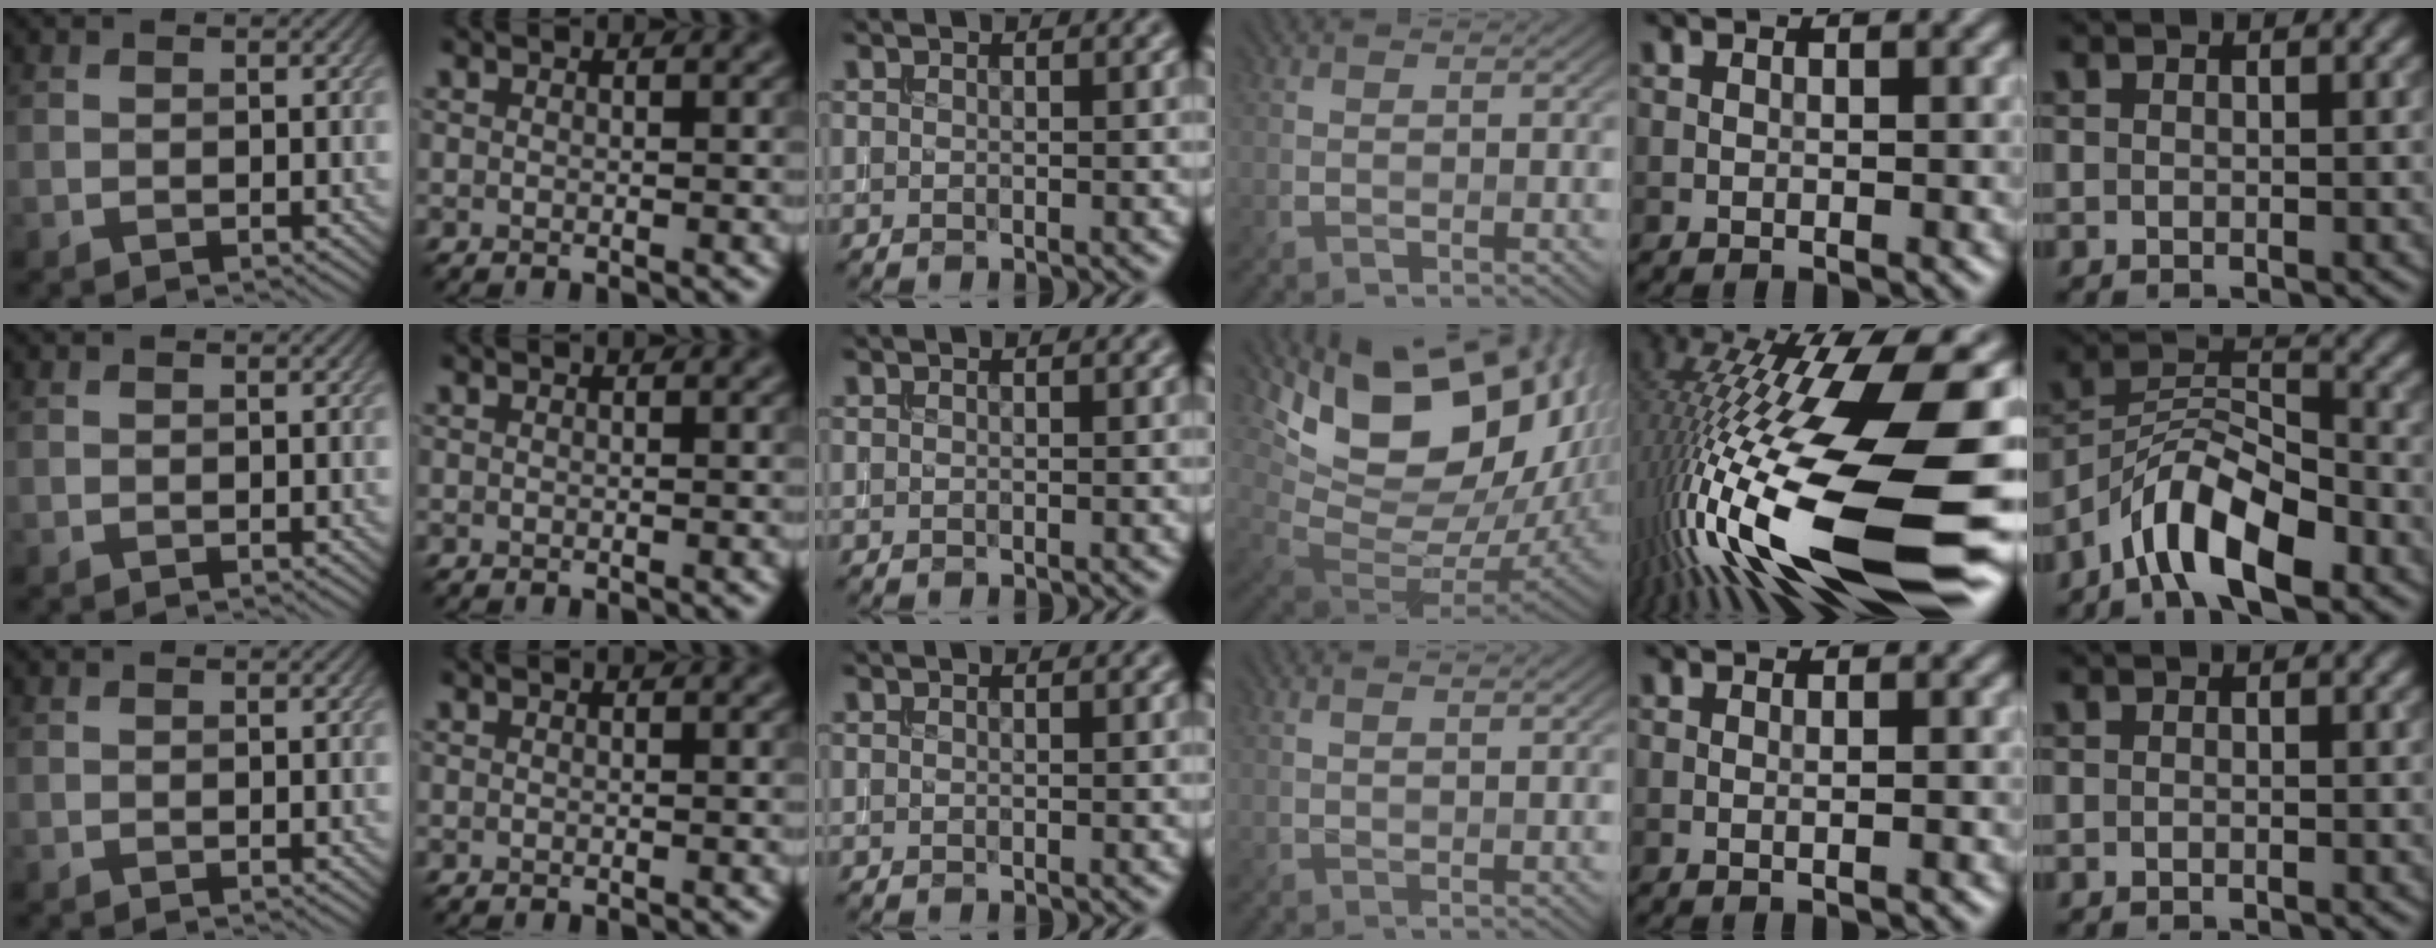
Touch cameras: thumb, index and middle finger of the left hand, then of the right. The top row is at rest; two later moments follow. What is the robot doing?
{"motion": "extract", "object": "bucket"}